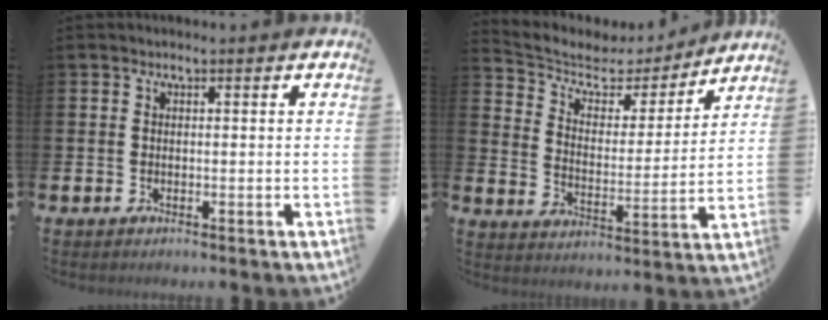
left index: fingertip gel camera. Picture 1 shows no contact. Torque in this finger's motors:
{"motor_torque": [0.46, -0.44, 0.02, 0.02]}